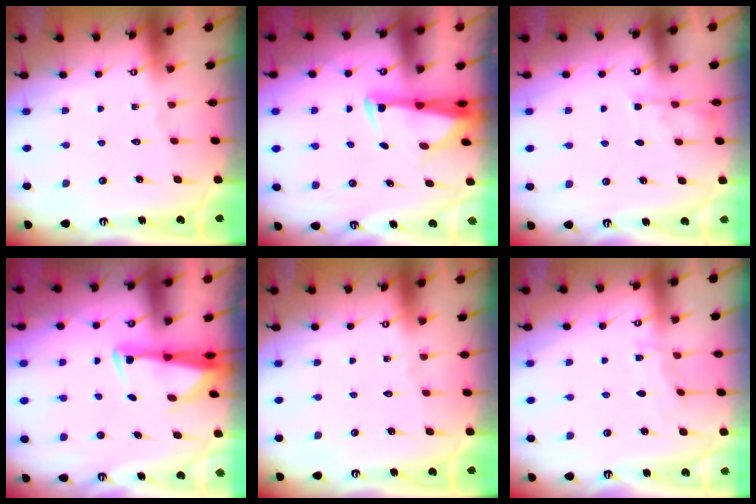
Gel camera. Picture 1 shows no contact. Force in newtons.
{"total": 2.8, "press": 2.6, "slide": 1.0}
{"total": 3.7, "press": 3.6, "slide": 0.5}
{"total": 2.8, "press": 2.6, "slide": 1.0}
{"total": 0.0}
{"total": 2.9, "press": 2.9, "slide": 0.3}